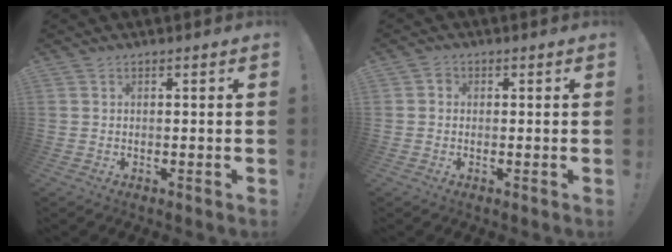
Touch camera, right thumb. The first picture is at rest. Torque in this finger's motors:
{"motor_torque": [0.18, 0.04, 0.17, -0.07, -0.02]}